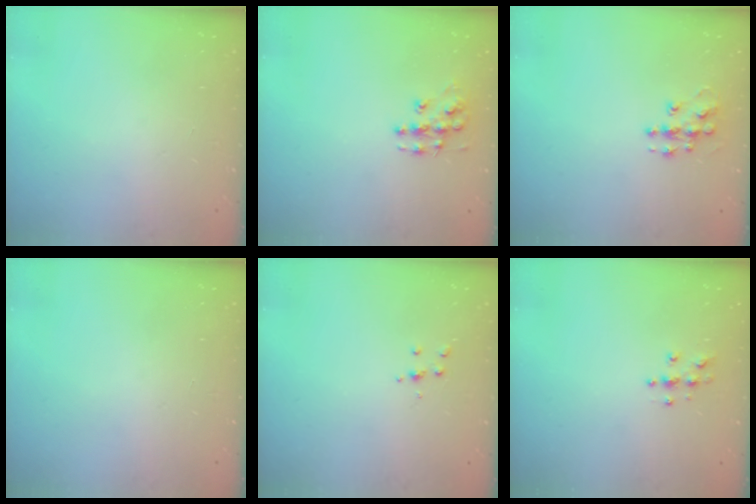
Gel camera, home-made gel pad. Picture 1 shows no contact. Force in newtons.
{"total": 8.8, "press": 8.8, "slide": 0.7}
{"total": 8.5, "press": 8.5, "slide": 0.5}
{"total": 0.0}
{"total": 3.5, "press": 3.4, "slide": 0.4}
{"total": 3.9, "press": 3.9, "slide": 0.1}